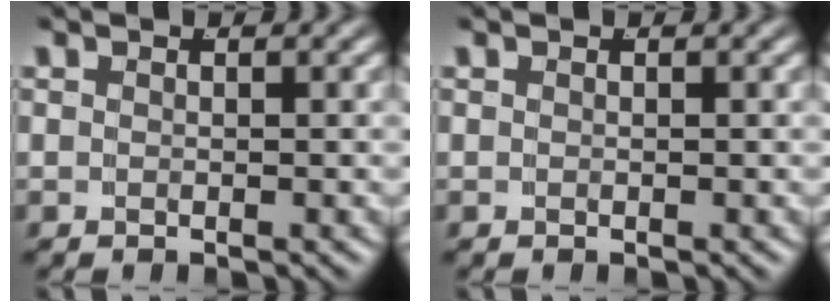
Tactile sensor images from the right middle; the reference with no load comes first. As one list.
[{"total": 0.0}]